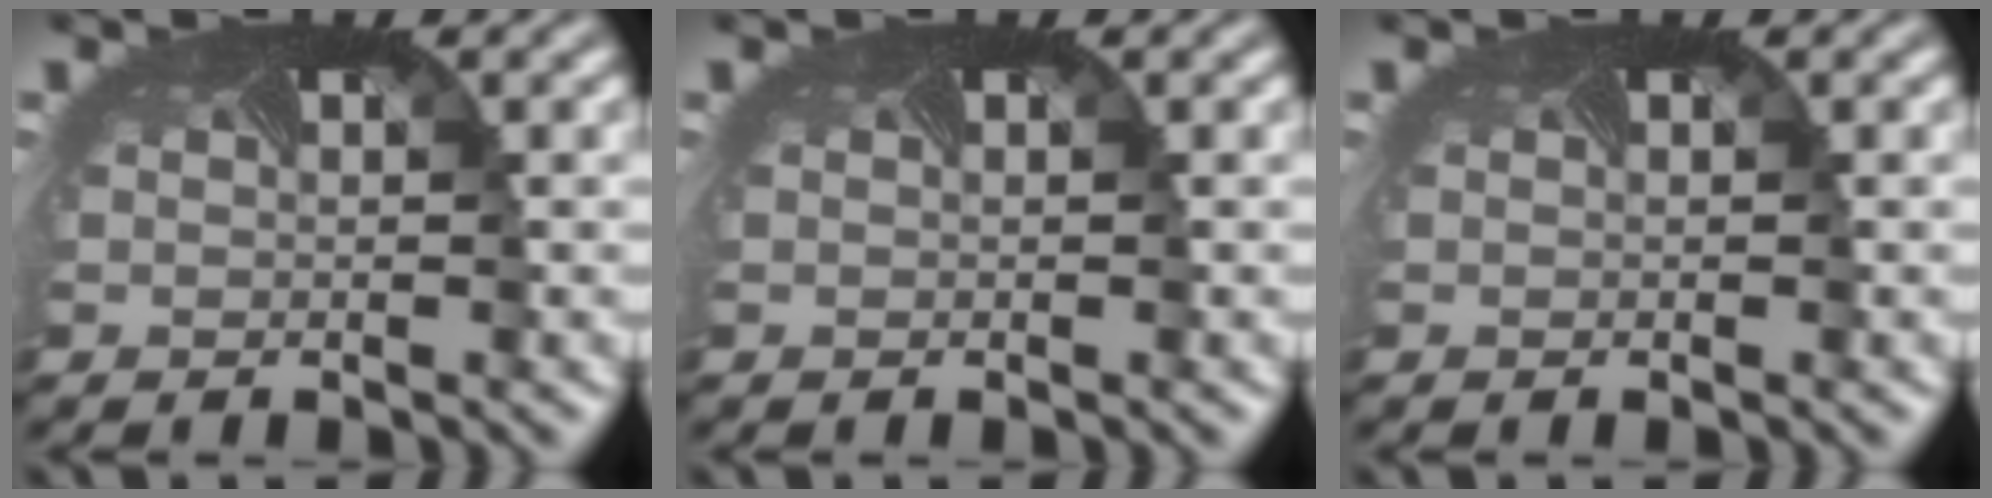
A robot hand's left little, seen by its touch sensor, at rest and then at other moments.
{"total": 0.0}
{"total": 0.0}